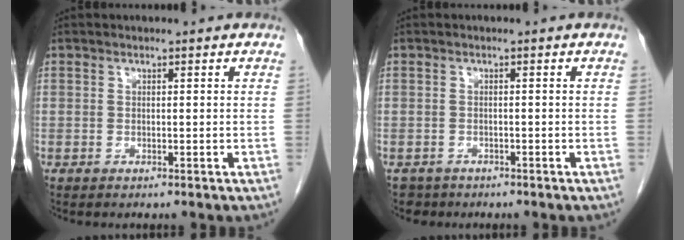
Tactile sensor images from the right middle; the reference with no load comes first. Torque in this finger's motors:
{"motor_torque": [-0.42, -0.25, 0.00, -0.02]}